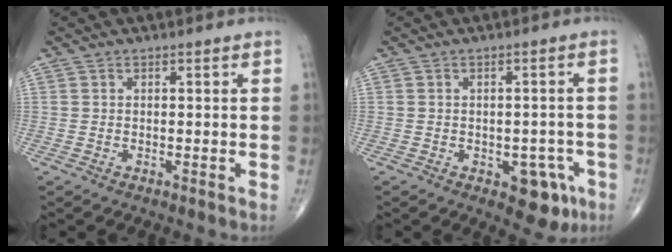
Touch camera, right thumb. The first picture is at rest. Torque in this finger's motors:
{"motor_torque": [0.63, 0.41, 0.43, -0.58, 0.01]}